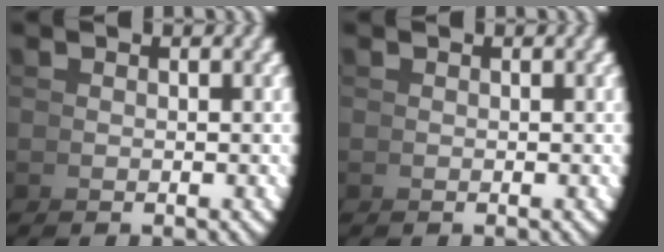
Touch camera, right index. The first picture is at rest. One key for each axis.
{"total": 0.0}